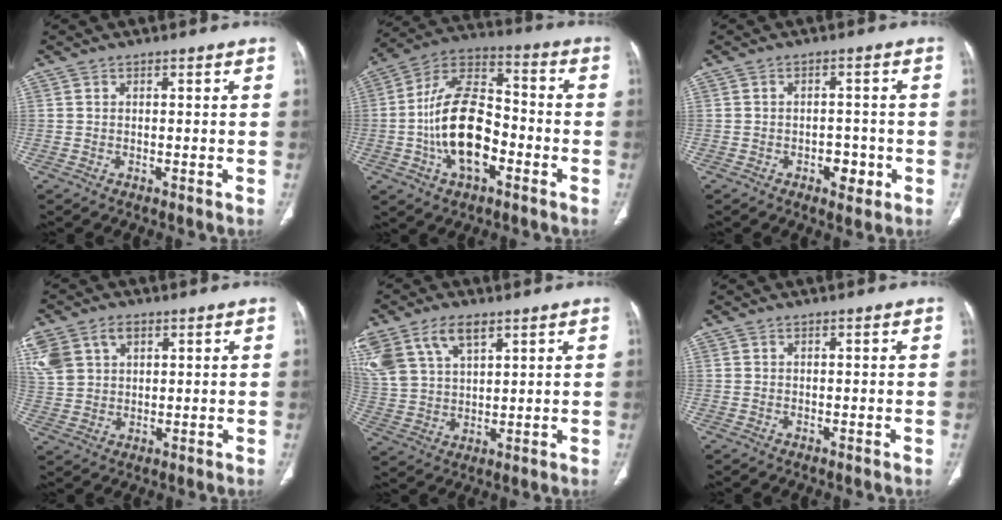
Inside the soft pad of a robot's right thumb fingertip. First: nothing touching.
{"total": 17.4, "force": [-4.2, 9.5, 14.0], "torque": [-0.244, 0.040, -0.077]}
{"total": 4.1, "force": [-1.6, 2.6, 2.7], "torque": [-0.020, 0.011, -0.019]}
{"total": 15.3, "force": [6.5, 11.1, 8.2], "torque": [-0.212, 0.022, 0.137]}
{"total": 15.7, "force": [8.5, 9.1, 9.5], "torque": [-0.212, 0.000, 0.171]}
{"total": 0.0}